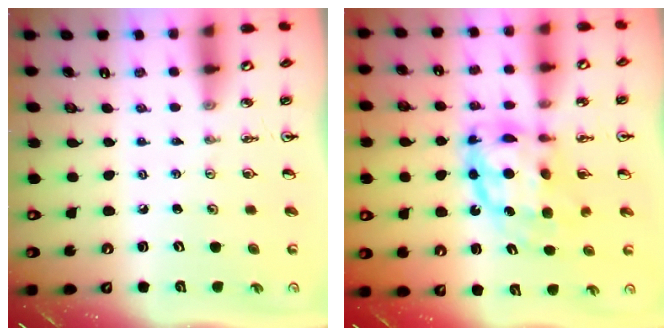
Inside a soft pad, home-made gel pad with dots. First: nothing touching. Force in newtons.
{"total": 11.6, "press": 11.6, "slide": 1.1}